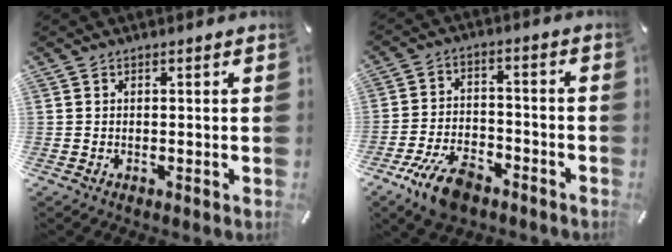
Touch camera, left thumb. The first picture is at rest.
{"total": 10.7, "force": [-6.8, 5.4, 6.3], "torque": [-0.124, 0.036, -0.123]}